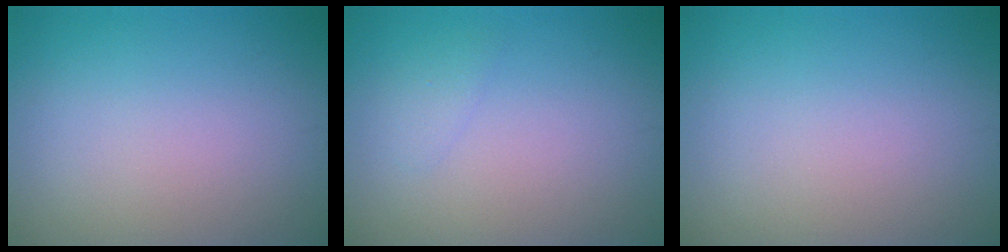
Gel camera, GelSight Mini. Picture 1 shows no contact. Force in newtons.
{"total": 0.9, "press": 0.9, "slide": 0.1}
{"total": 0.0}